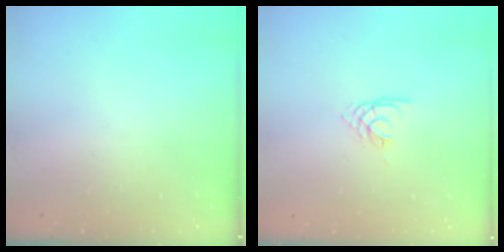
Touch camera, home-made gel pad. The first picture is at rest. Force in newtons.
{"total": 1.7, "press": 1.7, "slide": 0.4}